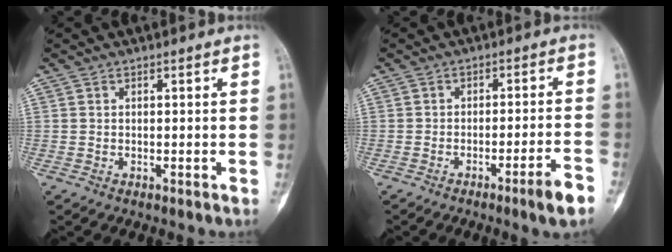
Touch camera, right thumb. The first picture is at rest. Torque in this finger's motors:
{"motor_torque": [-0.50, -0.37, 0.01, 0.32, 0.01]}